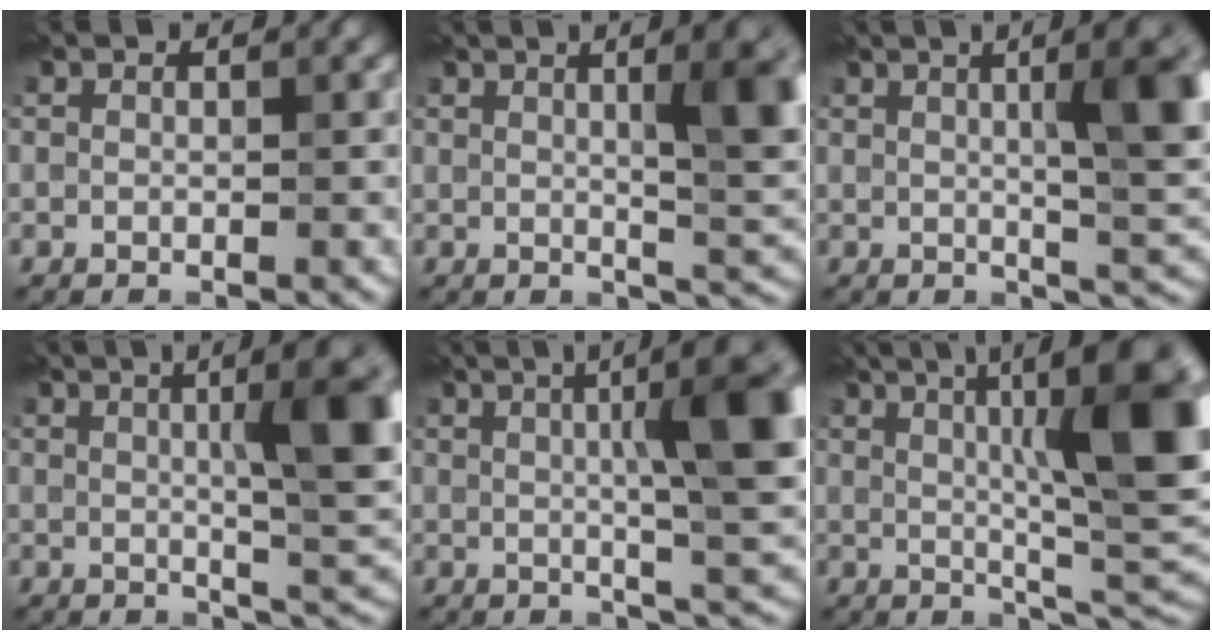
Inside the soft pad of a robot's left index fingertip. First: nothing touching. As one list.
[{"total": 5.0, "force": [1.2, 0.6, 4.8], "torque": [-0.066, -0.005, 0.032]}, {"total": 5.9, "force": [1.1, 0.6, 5.7], "torque": [-0.076, 0.000, 0.030]}, {"total": 7.1, "force": [1.2, 0.7, 7.0], "torque": [-0.088, 0.001, 0.033]}, {"total": 8.6, "force": [1.5, 0.9, 8.5], "torque": [-0.106, 0.010, 0.036]}, {"total": 11.2, "force": [2.3, 1.7, 10.8], "torque": [-0.134, 0.008, 0.050]}]